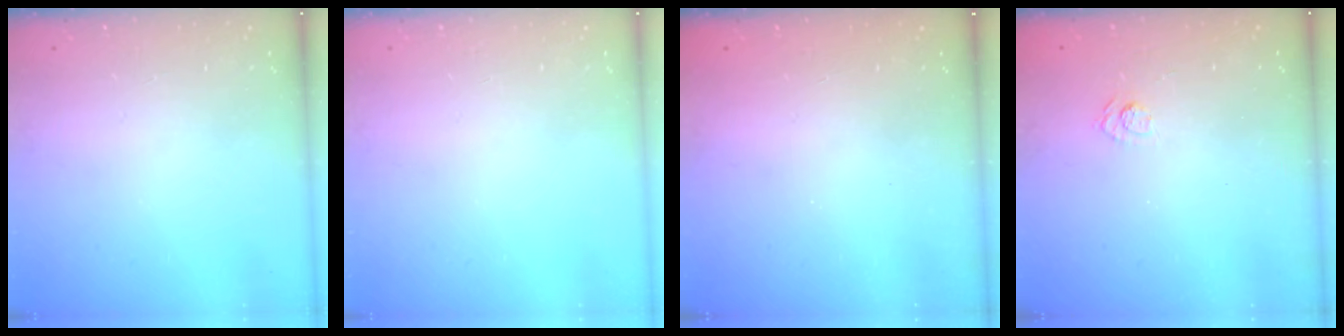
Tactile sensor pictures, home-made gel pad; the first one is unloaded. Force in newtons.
{"total": 0.0}
{"total": 2.3, "press": 2.2, "slide": 0.8}
{"total": 3.9, "press": 3.6, "slide": 1.4}